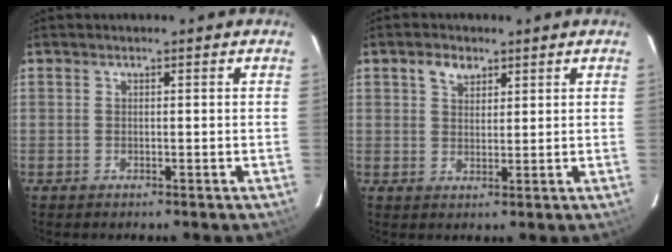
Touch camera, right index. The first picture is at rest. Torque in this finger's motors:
{"motor_torque": [0.00, 0.00, 0.20, 0.04]}